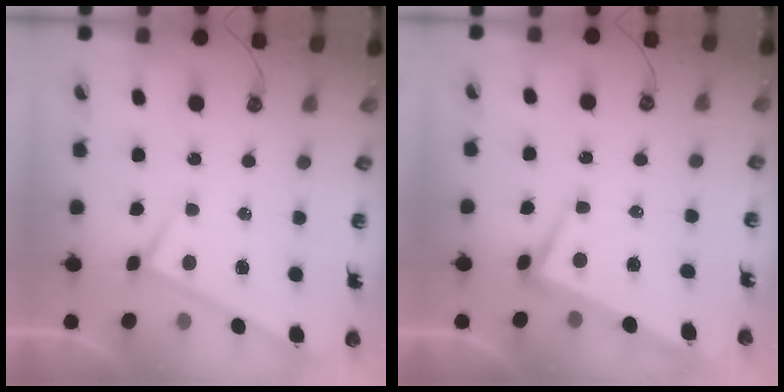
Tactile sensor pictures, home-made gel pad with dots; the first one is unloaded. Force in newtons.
{"total": 2.0, "press": 1.6, "slide": 1.2}